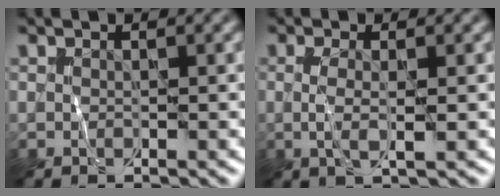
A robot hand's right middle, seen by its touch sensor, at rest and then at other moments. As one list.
[{"total": 2.1, "force": [0.0, 0.6, 2.0], "torque": [-0.043, 0.002, -0.001]}]